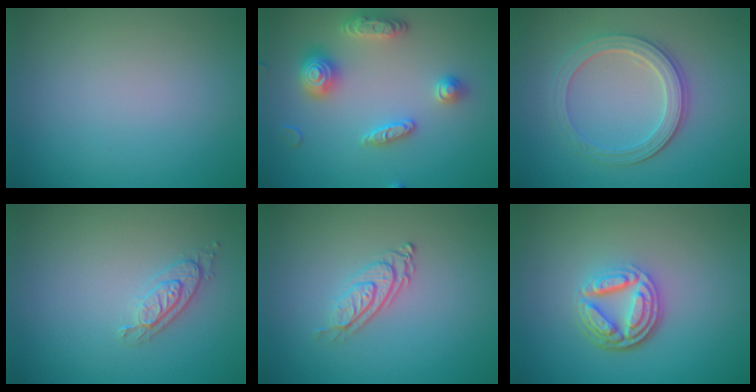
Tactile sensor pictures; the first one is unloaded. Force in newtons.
{"total": 3.8, "press": 3.7, "slide": 0.6}
{"total": 3.9, "press": 3.3, "slide": 2.0}
{"total": 2.0, "press": 1.8, "slide": 0.9}
{"total": 3.0, "press": 2.0, "slide": 2.3}
{"total": 5.1, "press": 3.6, "slide": 3.6}